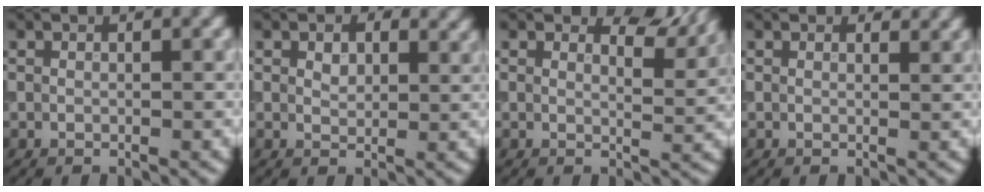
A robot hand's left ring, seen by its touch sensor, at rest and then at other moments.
{"total": 2.1, "force": [1.0, 1.4, 1.1], "torque": [-0.022, -0.001, 0.014]}
{"total": 3.1, "force": [2.6, 0.9, 1.6], "torque": [-0.024, -0.005, 0.032]}
{"total": 1.4, "force": [1.3, 0.3, 0.4], "torque": [-0.010, -0.005, 0.012]}